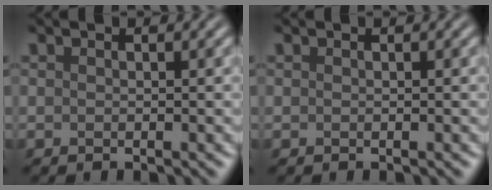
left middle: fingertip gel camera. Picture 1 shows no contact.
{"total": 0.0}